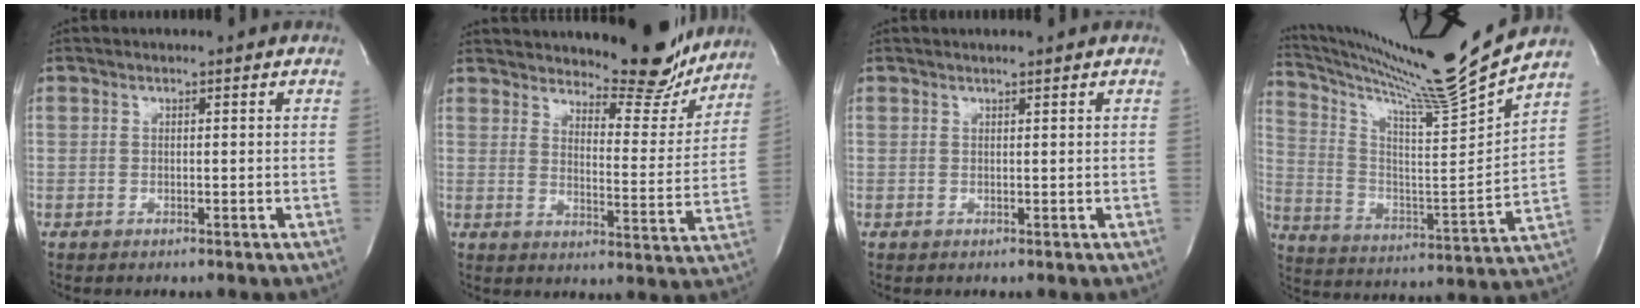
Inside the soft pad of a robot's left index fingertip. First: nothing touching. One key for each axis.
{"total": 15.2, "fx": 14.1, "fy": 3.0, "fz": 4.8, "tx": -0.054, "ty": -0.035, "tz": 0.181}
{"total": 1.3, "fx": 1.1, "fy": -0.2, "fz": 0.6, "tx": -0.011, "ty": 0.002, "tz": 0.021}
{"total": 19.1, "fx": 17.1, "fy": -4.0, "fz": 7.5, "tx": -0.144, "ty": -0.084, "tz": 0.273}